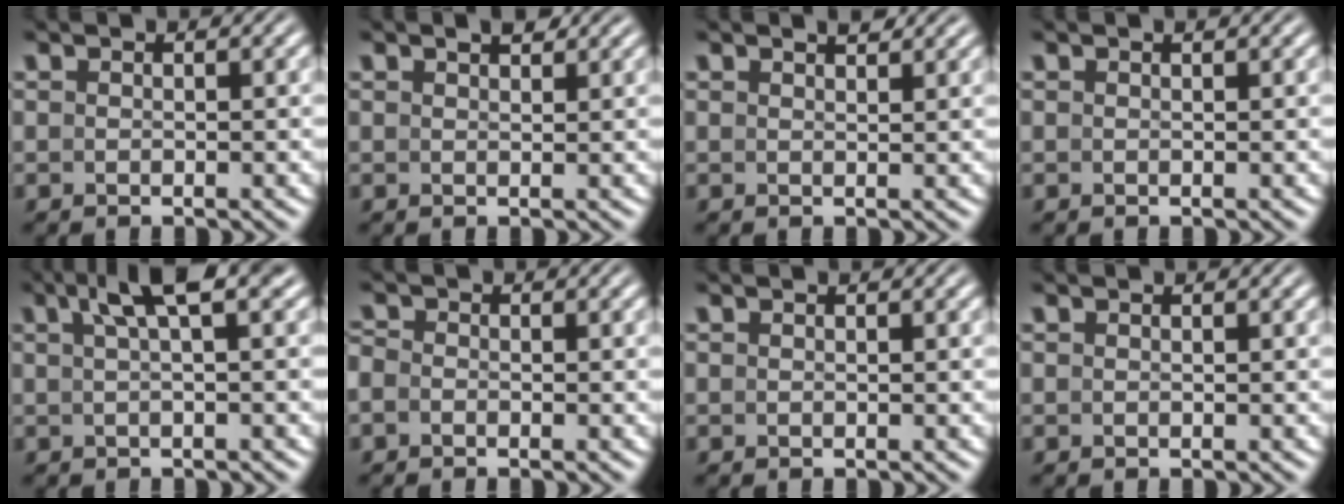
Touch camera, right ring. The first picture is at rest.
{"total": 1.2, "force": [1.1, -0.1, 0.6], "torque": [-0.001, 0.001, 0.021]}
{"total": 1.2, "force": [1.1, -0.5, 0.4], "torque": [0.002, -0.002, 0.022]}
{"total": 0.0}
{"total": 4.5, "force": [2.1, 0.4, 3.9], "torque": [-0.054, 0.022, 0.030]}
{"total": 2.0, "force": [-0.8, 1.7, 0.7], "torque": [-0.028, -0.008, -0.016]}
{"total": 0.0}
{"total": 0.0}